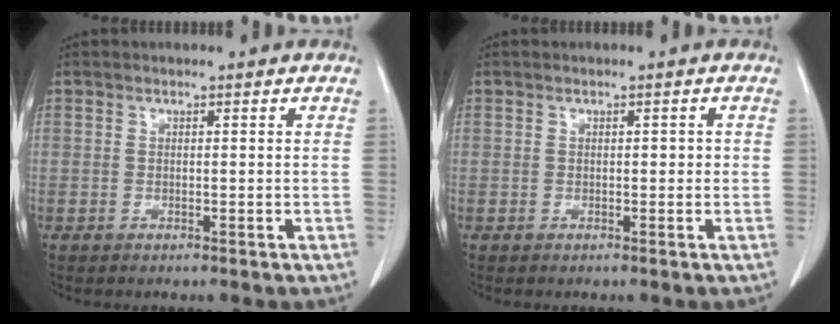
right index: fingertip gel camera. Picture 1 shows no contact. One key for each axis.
{"total": 1.0, "fx": 0.0, "fy": 0.6, "fz": 0.8, "tx": -0.010, "ty": 0.009, "tz": 0.002}